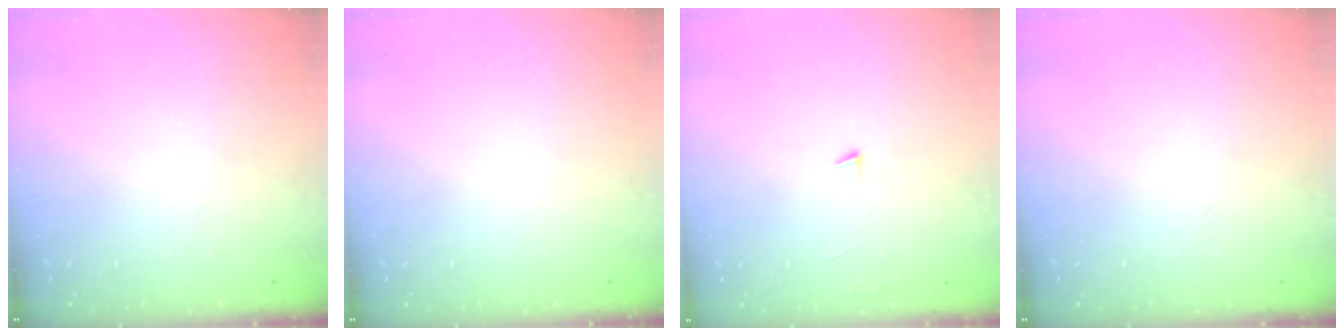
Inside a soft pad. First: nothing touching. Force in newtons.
{"total": 0.0}
{"total": 4.1, "press": 4.1, "slide": 0.4}
{"total": 0.0}